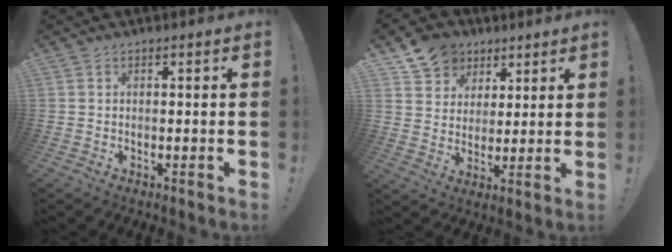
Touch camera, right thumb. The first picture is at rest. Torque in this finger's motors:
{"motor_torque": [-0.06, 0.09, 0.00, 0.00, 0.00]}